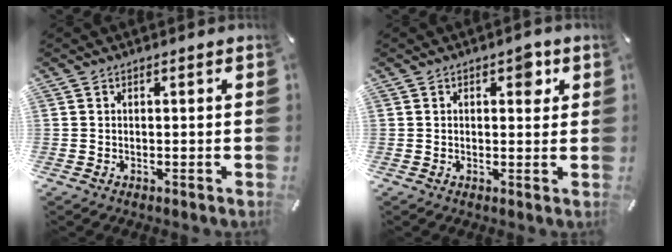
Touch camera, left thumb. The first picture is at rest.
{"total": 3.7, "force": [1.4, 2.2, 2.7], "torque": [-0.019, -0.008, 0.013]}